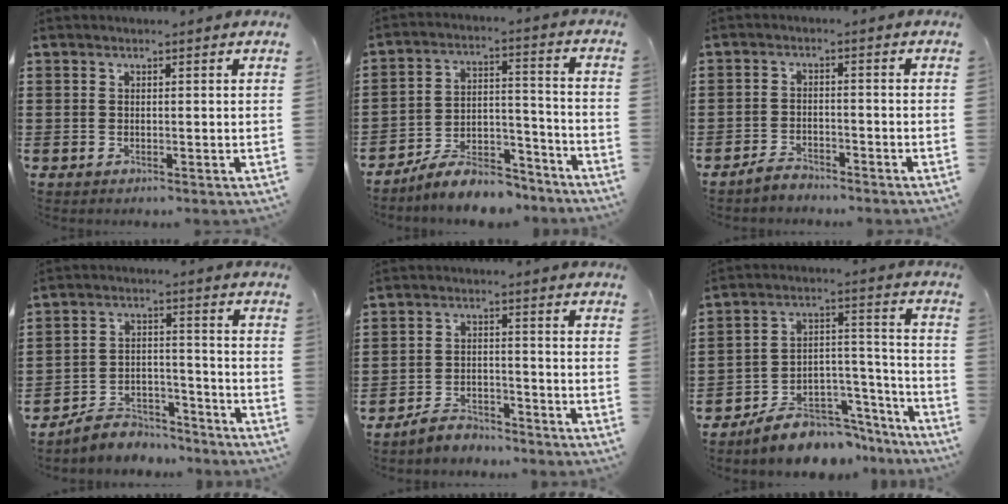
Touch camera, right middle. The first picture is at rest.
{"total": 8.3, "force": [-7.5, 2.1, 2.8], "torque": [-0.046, 0.027, -0.141]}
{"total": 2.5, "force": [-2.5, 0.5, 0.3], "torque": [-0.012, 0.004, -0.051]}
{"total": 6.0, "force": [-5.8, 1.5, 0.5], "torque": [-0.015, 0.014, -0.119]}
{"total": 3.9, "force": [-3.8, 0.7, 0.2], "torque": [-0.008, 0.007, -0.078]}
{"total": 8.4, "force": [-7.5, 3.2, 2.2], "torque": [-0.031, 0.029, -0.138]}